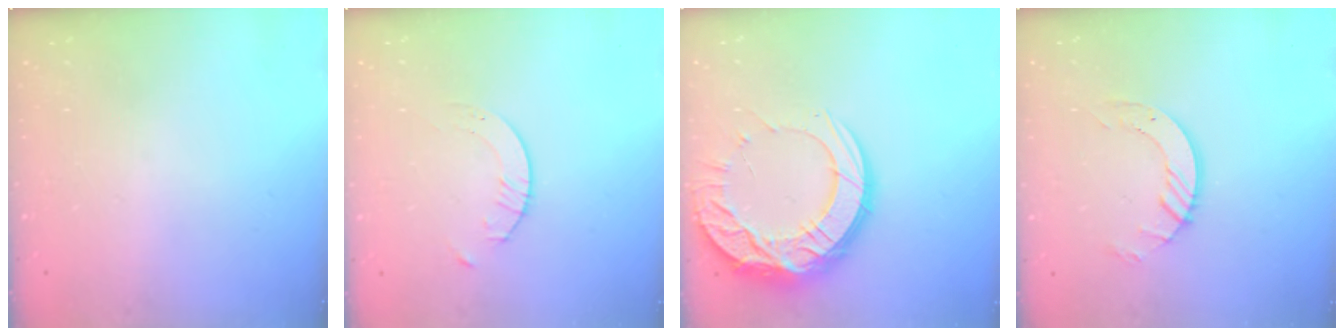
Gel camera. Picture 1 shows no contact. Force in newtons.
{"total": 1.7, "press": 1.7, "slide": 0.2}
{"total": 18.6, "press": 18.6, "slide": 1.4}
{"total": 7.0, "press": 7.0, "slide": 0.6}